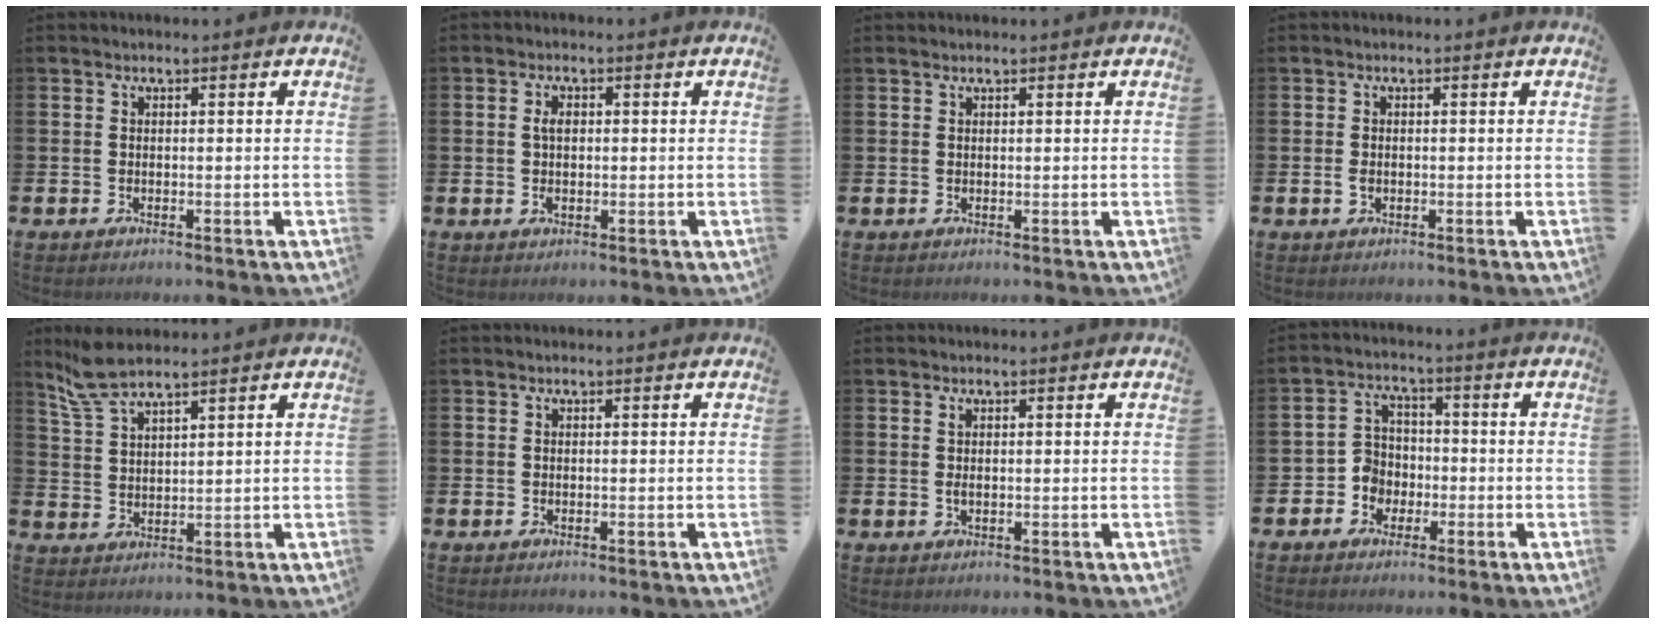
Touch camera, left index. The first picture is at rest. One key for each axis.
{"total": 2.3, "fx": 0.3, "fy": 1.3, "fz": 1.9, "tx": -0.025, "ty": -0.001, "tz": 0.001}
{"total": 0.0}
{"total": 1.1, "fx": -0.2, "fy": 0.7, "fz": 0.8, "tx": -0.019, "ty": 0.004, "tz": -0.004}
{"total": 5.7, "fx": 5.2, "fy": 1.0, "fz": 2.1, "tx": -0.058, "ty": -0.011, "tz": 0.096}
{"total": 0.0}
{"total": 0.9, "fx": 0.3, "fy": 0.3, "fz": 0.8, "tx": -0.010, "ty": -0.001, "tz": 0.004}
{"total": 4.0, "fx": -1.3, "fy": 3.6, "fz": 0.9, "tx": -0.026, "ty": -0.002, "tz": -0.031}